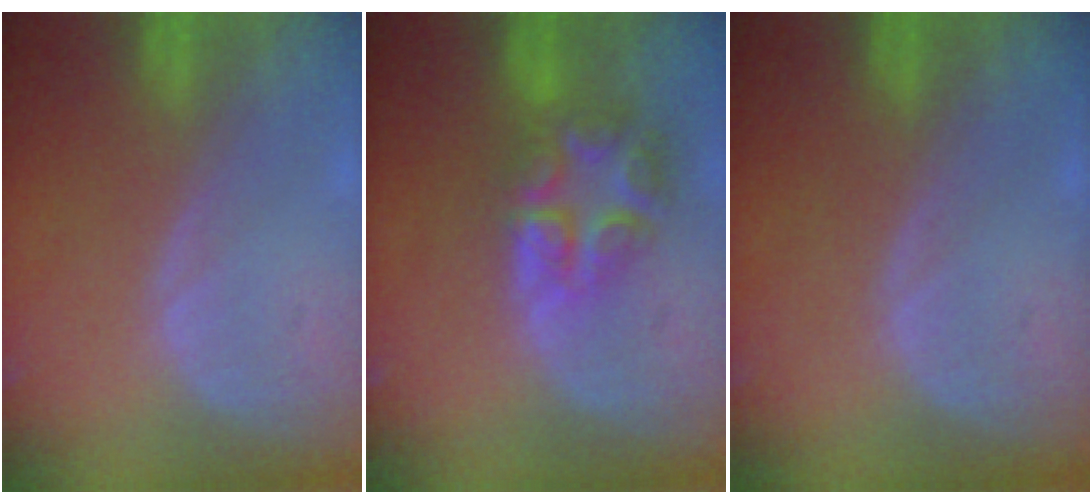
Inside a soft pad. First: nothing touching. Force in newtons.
{"total": 8.0, "press": 6.9, "slide": 4.0}
{"total": 0.0}